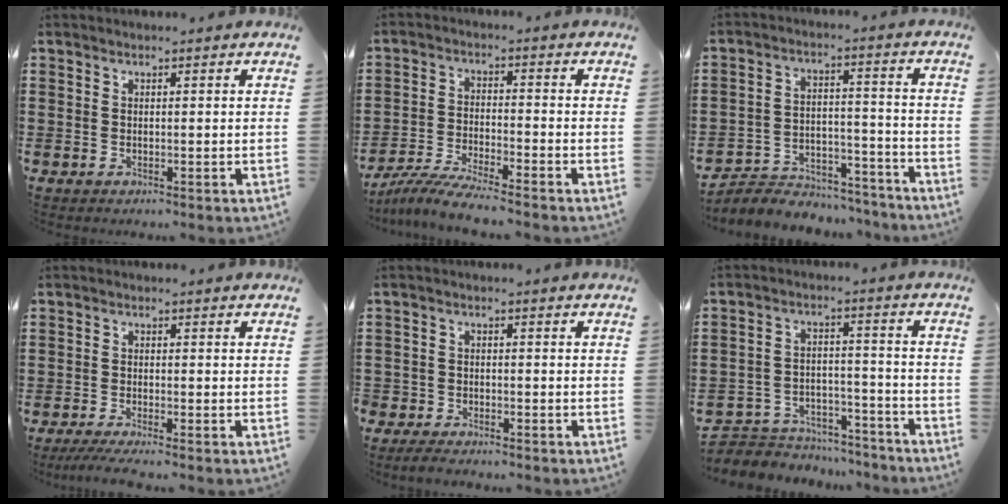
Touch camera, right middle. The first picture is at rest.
{"total": 5.6, "force": [-5.3, -0.2, 1.8], "torque": [-0.043, -0.016, -0.105]}
{"total": 5.7, "force": [-5.4, 1.5, 0.5], "torque": [-0.007, 0.018, -0.110]}
{"total": 2.3, "force": [-2.0, -0.1, 1.3], "torque": [-0.028, -0.004, -0.040]}
{"total": 2.4, "force": [-2.3, 0.6, 0.1], "torque": [-0.007, 0.002, -0.050]}
{"total": 5.4, "force": [-5.2, 1.6, 0.2], "torque": [-0.011, 0.016, -0.108]}